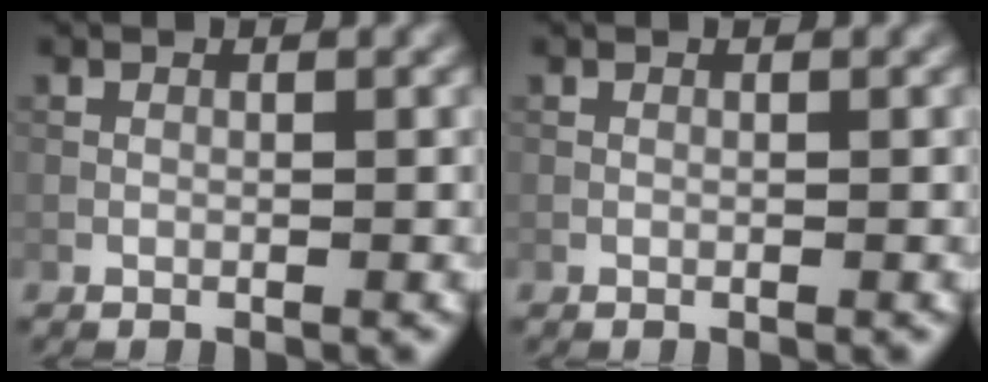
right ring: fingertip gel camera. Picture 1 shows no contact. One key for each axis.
{"total": 0.0}